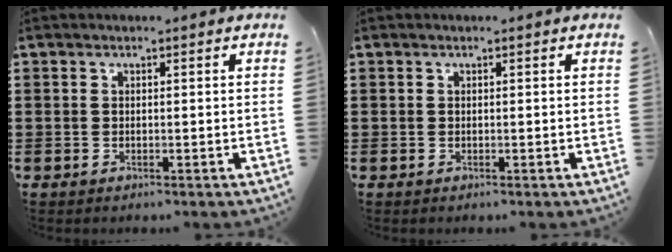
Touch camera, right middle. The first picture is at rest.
{"total": 0.0}